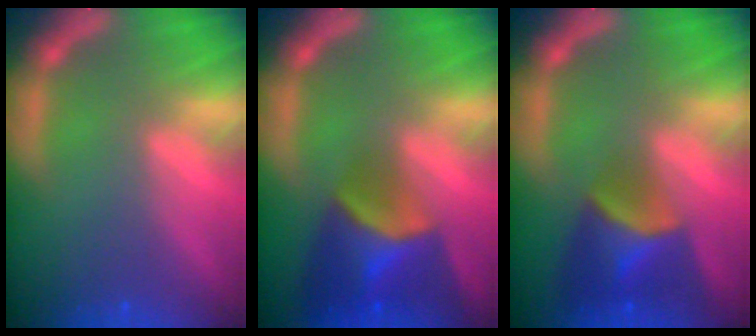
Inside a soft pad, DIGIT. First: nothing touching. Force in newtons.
{"total": 7.4}
{"total": 6.0}